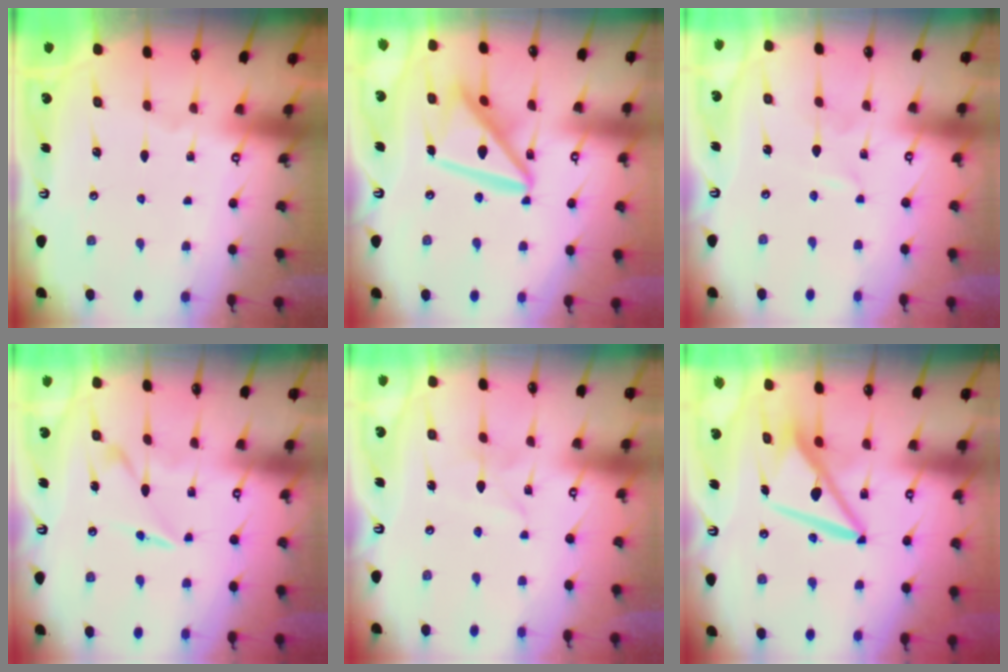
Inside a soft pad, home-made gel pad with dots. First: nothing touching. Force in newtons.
{"total": 14.7, "press": 14.6, "slide": 1.5}
{"total": 0.7, "press": 0.7, "slide": 0.1}
{"total": 6.1, "press": 6.0, "slide": 0.6}
{"total": 2.0, "press": 1.9, "slide": 0.2}
{"total": 8.9, "press": 8.9, "slide": 1.1}